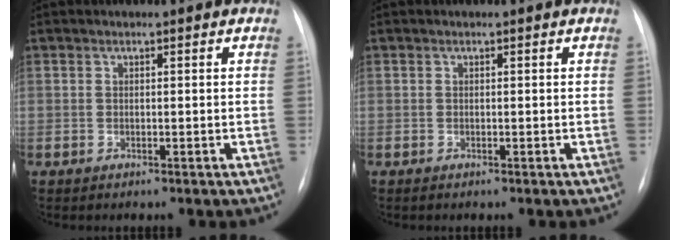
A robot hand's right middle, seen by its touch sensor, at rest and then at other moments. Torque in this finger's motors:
{"motor_torque": [0.31, -0.40, 0.04, 0.00]}